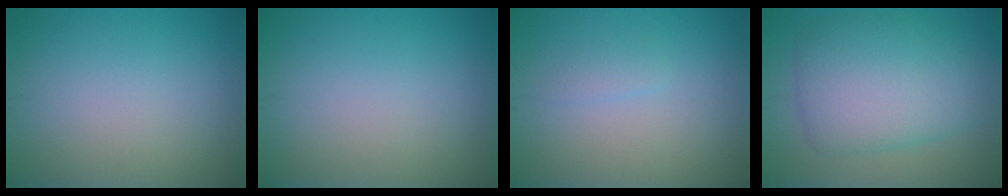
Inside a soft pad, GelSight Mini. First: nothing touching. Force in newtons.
{"total": 0.0}
{"total": 0.8, "press": 0.8, "slide": 0.1}
{"total": 7.2, "press": 7.2, "slide": 0.2}